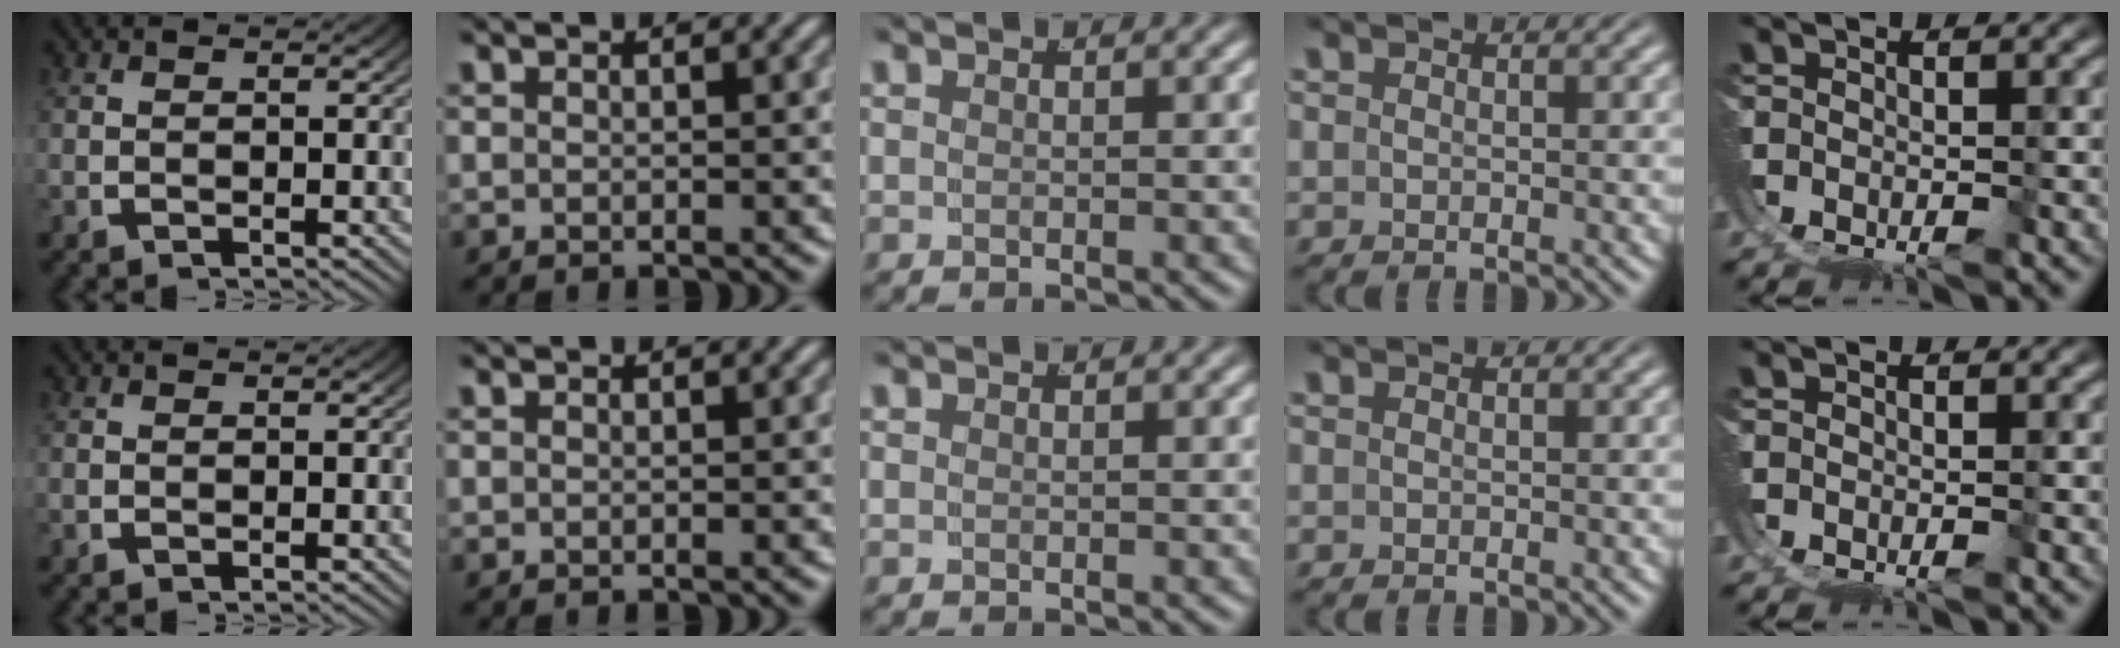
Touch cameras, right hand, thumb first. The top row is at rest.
{}